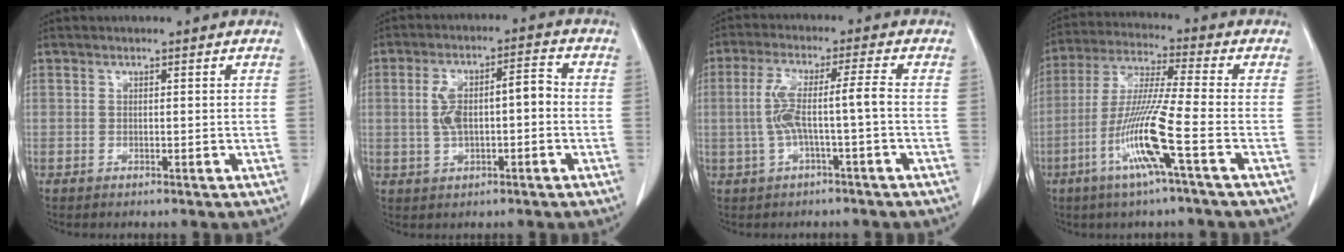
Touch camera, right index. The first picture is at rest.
{"total": 7.9, "force": [-0.4, 2.9, 7.4], "torque": [-0.146, 0.031, -0.003]}
{"total": 6.7, "force": [-1.0, -0.1, 6.6], "torque": [-0.140, 0.021, -0.014]}
{"total": 12.2, "force": [-4.7, -1.2, 11.2], "torque": [-0.227, -0.013, -0.096]}